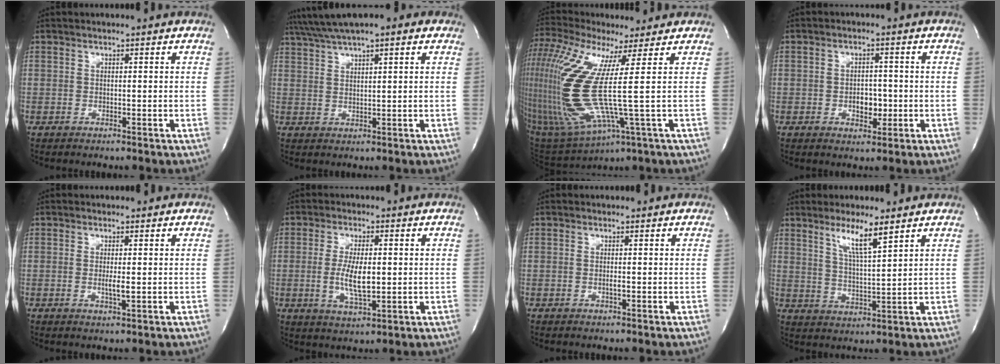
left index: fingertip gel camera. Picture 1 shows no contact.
{"total": 10.6, "force": [7.9, 1.7, 6.8], "torque": [-0.121, 0.044, 0.118]}
{"total": 20.8, "force": [2.2, 2.7, 20.5], "torque": [-0.491, -0.009, 0.045]}
{"total": 3.6, "force": [-0.7, 2.2, 2.8], "torque": [-0.038, 0.004, -0.006]}
{"total": 2.1, "force": [-0.1, 0.3, 2.1], "torque": [-0.042, -0.004, -0.001]}
{"total": 6.9, "force": [-0.4, 1.9, 6.6], "torque": [-0.134, -0.008, -0.004]}
{"total": 0.7, "force": [-0.1, 0.1, 0.7], "torque": [-0.016, -0.001, -0.002]}
{"total": 6.3, "force": [4.1, -0.1, 4.8], "torque": [-0.090, -0.009, 0.076]}